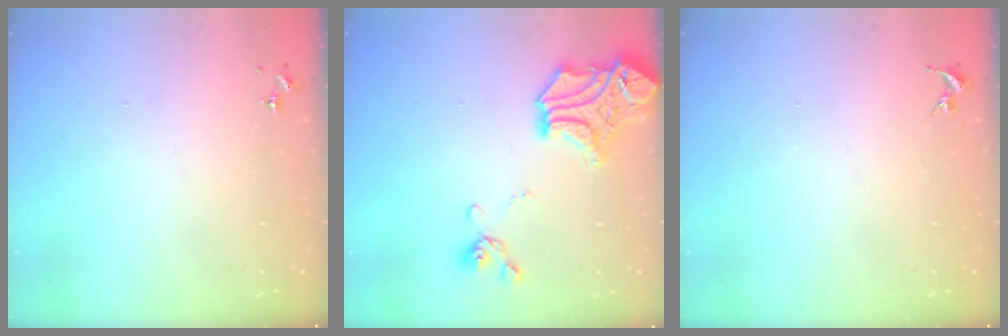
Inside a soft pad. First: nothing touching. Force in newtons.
{"total": 18.0, "press": 17.9, "slide": 1.8}
{"total": 0.0}